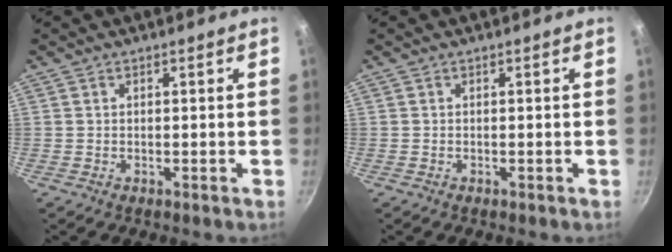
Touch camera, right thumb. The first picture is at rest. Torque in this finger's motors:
{"motor_torque": [-0.04, -0.15, -0.38, 0.38, 0.00]}